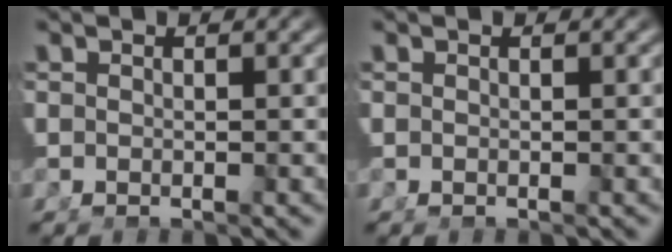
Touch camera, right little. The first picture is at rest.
{"total": 0.0}